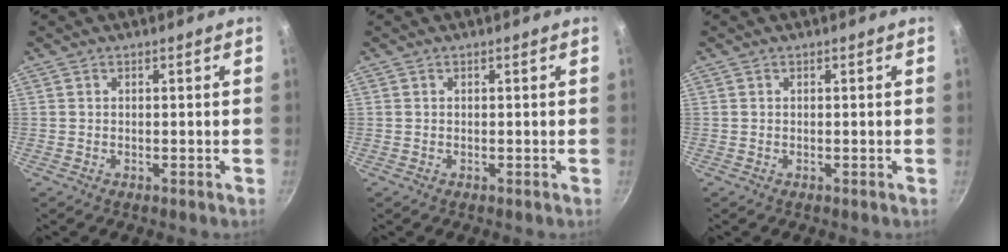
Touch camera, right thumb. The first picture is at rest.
{"total": 0.0}
{"total": 0.0}